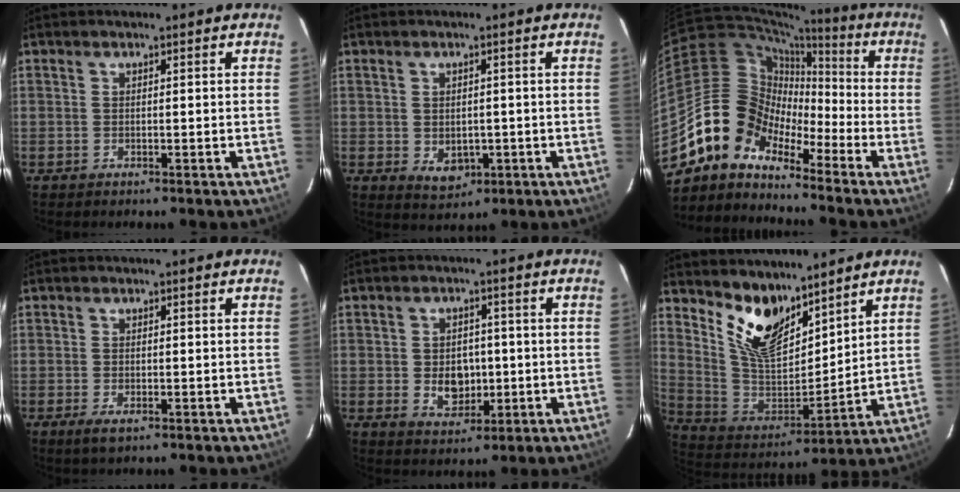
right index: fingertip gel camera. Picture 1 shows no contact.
{"total": 4.7, "force": [-0.8, 3.7, 2.8], "torque": [-0.049, -0.007, -0.002]}
{"total": 11.2, "force": [-8.6, 6.4, 3.2], "torque": [-0.056, 0.037, -0.185]}
{"total": 2.5, "force": [-1.1, 1.1, 2.0], "torque": [-0.039, -0.008, -0.015]}
{"total": 6.5, "force": [-0.7, 4.9, 4.2], "torque": [-0.078, 0.001, -0.001]}
{"total": 13.7, "force": [9.8, 6.2, 7.2], "torque": [-0.146, -0.008, 0.198]}